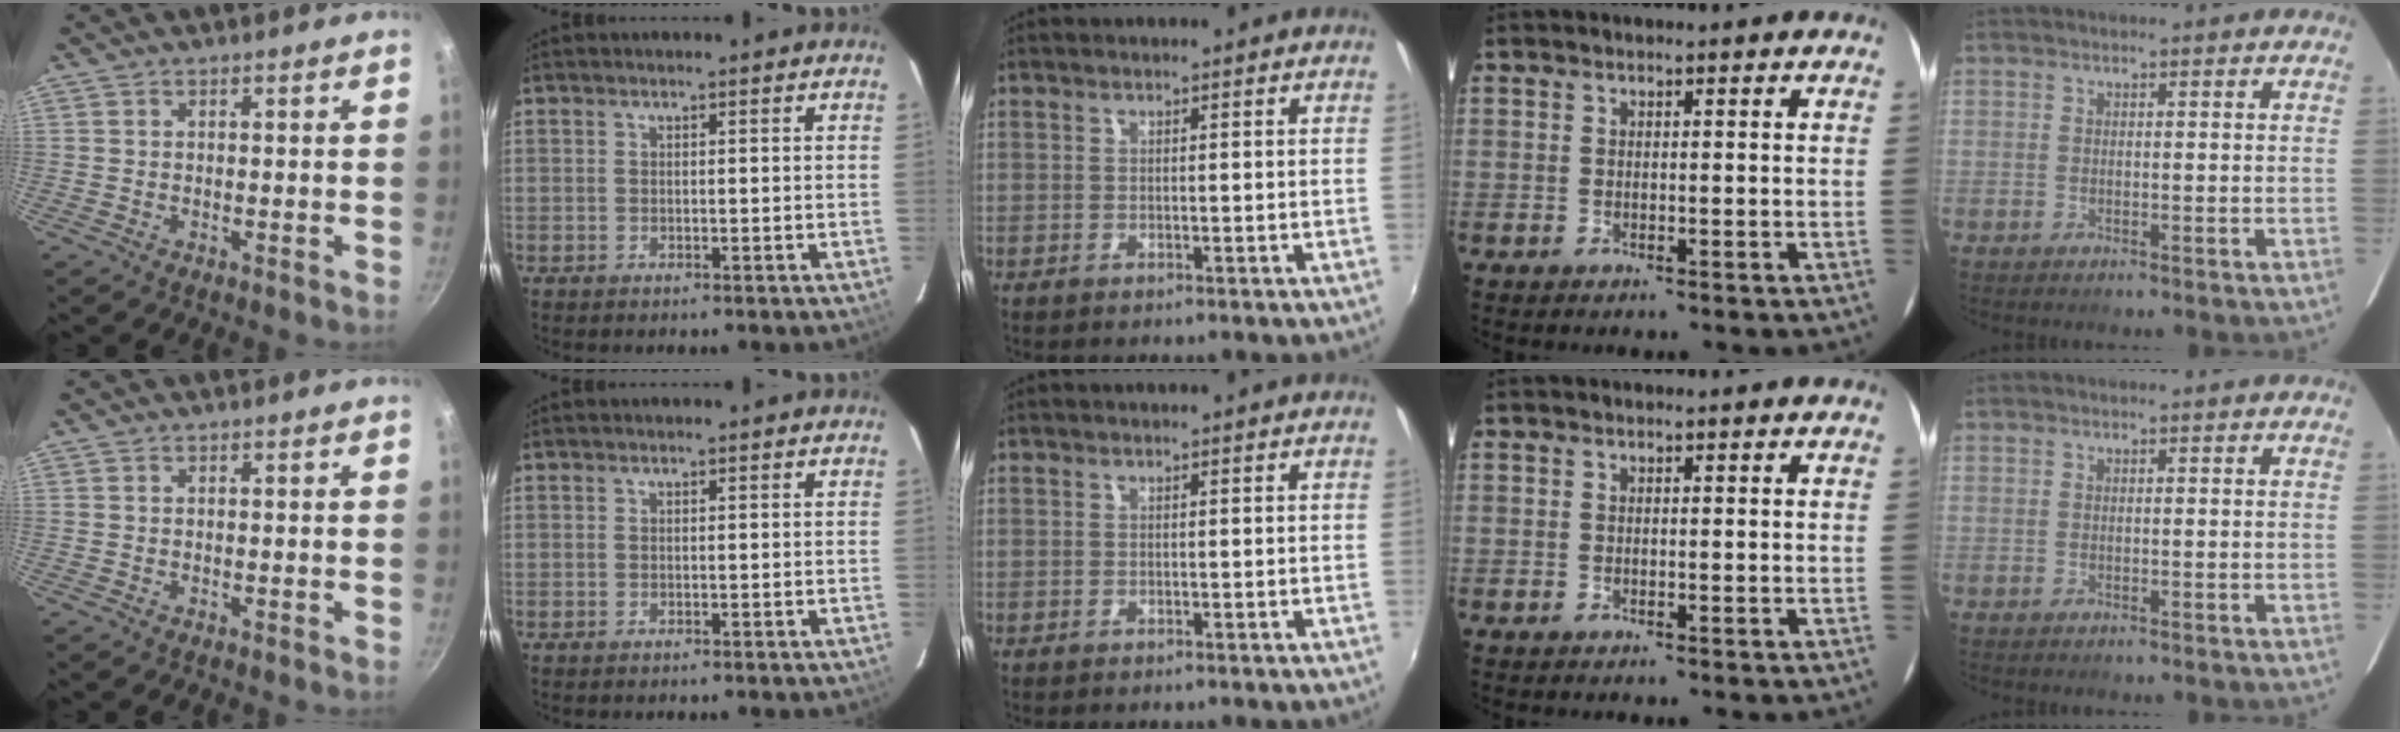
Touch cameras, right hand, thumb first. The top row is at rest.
{}